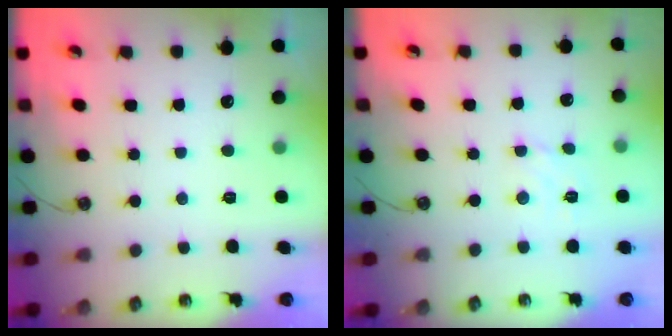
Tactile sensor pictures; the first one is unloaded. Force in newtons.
{"total": 2.3, "press": 2.3, "slide": 0.5}